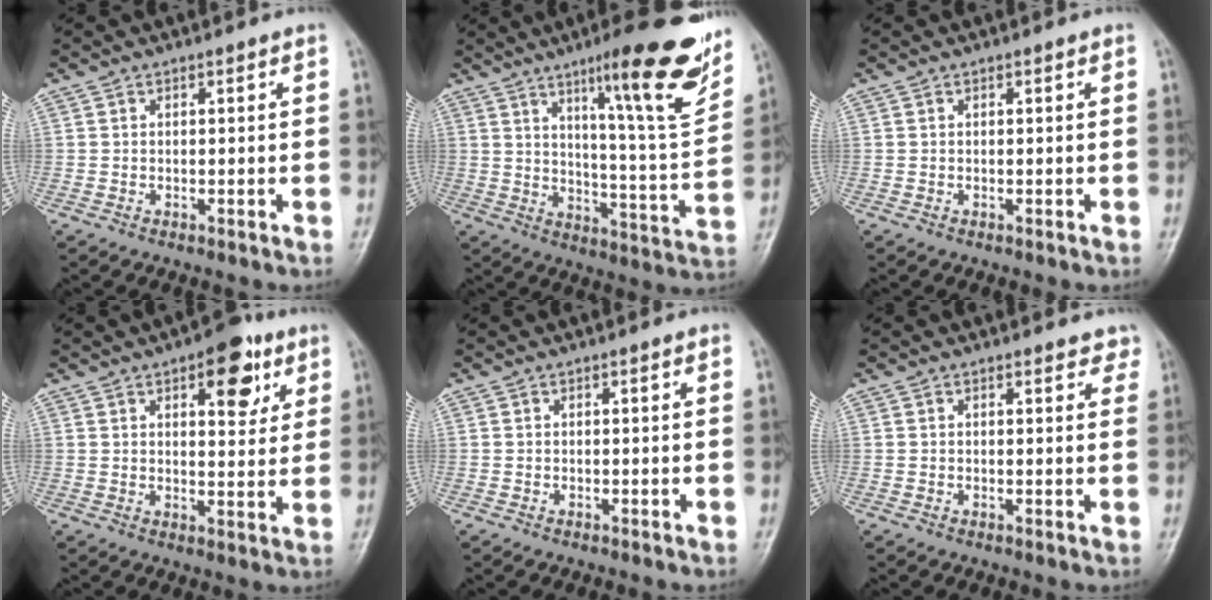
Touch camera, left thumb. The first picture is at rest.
{"total": 19.9, "force": [11.6, 2.9, 15.8], "torque": [-0.191, -0.062, 0.173]}
{"total": 0.0}
{"total": 9.9, "force": [4.8, 4.6, 7.2], "torque": [-0.063, -0.018, 0.061]}
{"total": 0.0}
{"total": 2.6, "force": [2.2, 1.3, 0.7], "torque": [0.018, -0.007, 0.013]}